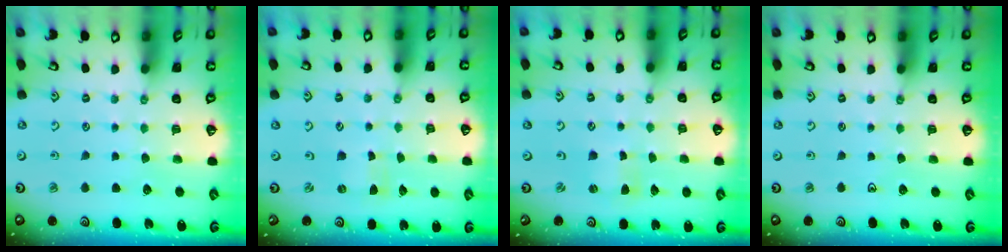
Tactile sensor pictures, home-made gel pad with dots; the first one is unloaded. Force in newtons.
{"total": 0.0}
{"total": 0.6, "press": 0.6, "slide": 0.1}
{"total": 0.0}